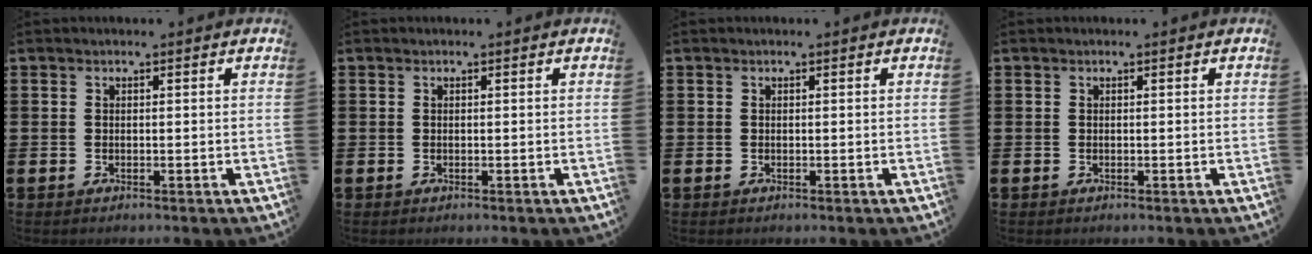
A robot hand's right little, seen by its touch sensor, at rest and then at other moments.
{"total": 0.0}
{"total": 0.0}
{"total": 0.0}